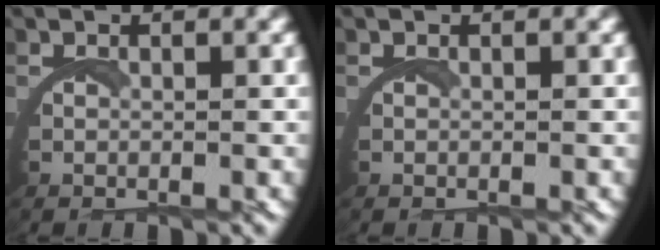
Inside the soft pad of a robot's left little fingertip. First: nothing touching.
{"total": 0.0}